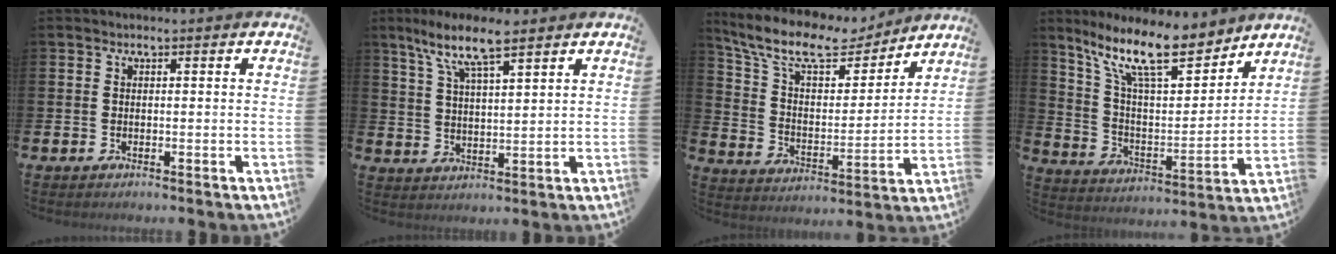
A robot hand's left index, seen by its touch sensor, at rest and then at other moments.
{"total": 8.1, "force": [6.5, 1.5, 4.7], "torque": [-0.100, -0.016, 0.114]}
{"total": 11.5, "force": [9.8, 3.8, 4.8], "torque": [-0.128, -0.056, 0.170]}
{"total": 14.4, "force": [11.1, 4.4, 8.1], "torque": [-0.171, -0.058, 0.193]}